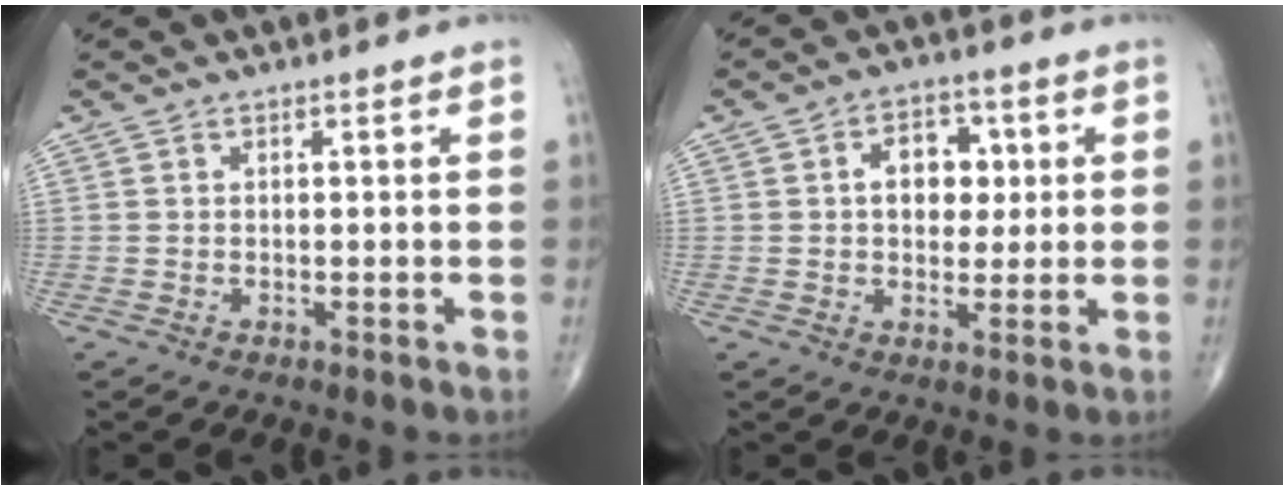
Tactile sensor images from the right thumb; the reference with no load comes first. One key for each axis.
{"total": 7.0, "fx": 1.1, "fy": 5.0, "fz": 4.8, "tx": -0.032, "ty": 0.005, "tz": 0.013}